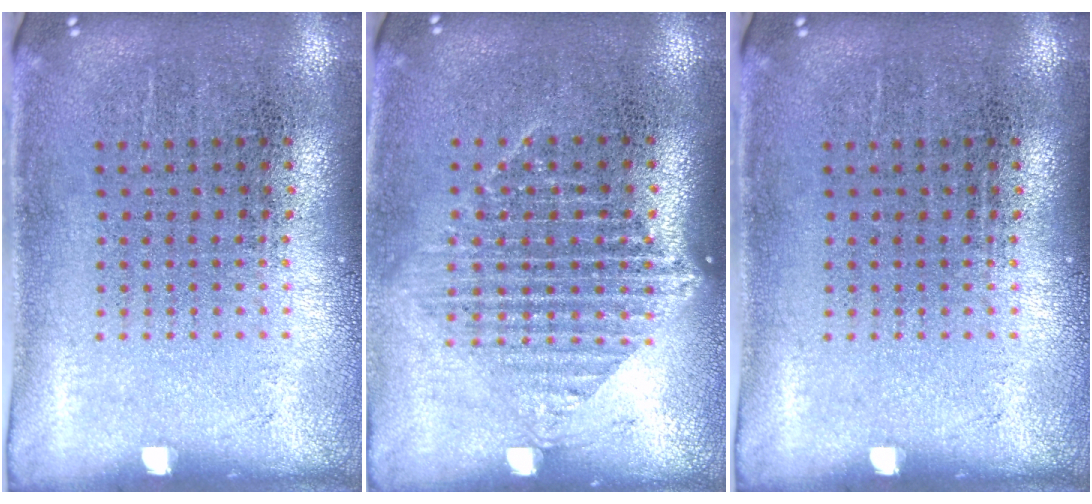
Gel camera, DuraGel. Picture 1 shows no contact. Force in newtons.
{"total": 1.4, "press": 1.2, "slide": 0.7}
{"total": 0.0}